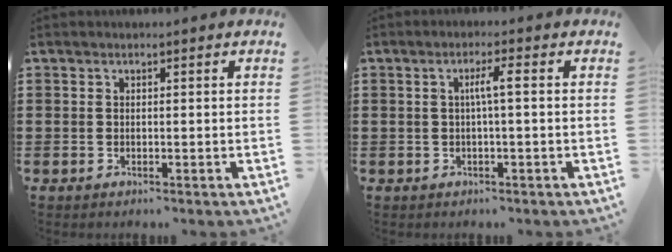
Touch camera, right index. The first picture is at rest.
{"total": 2.8, "force": [0.0, 0.0, 2.8], "torque": [-0.053, 0.000, -0.005]}